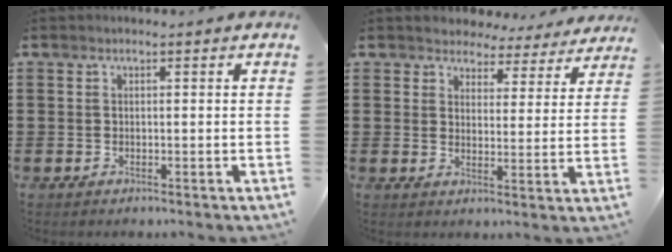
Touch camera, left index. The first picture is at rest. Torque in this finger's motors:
{"motor_torque": [2.14, 0.00, 0.56, 0.06]}